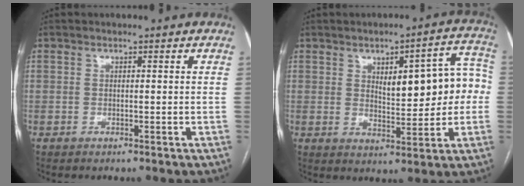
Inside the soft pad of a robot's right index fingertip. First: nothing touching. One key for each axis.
{"total": 11.6, "fx": 1.3, "fy": 4.1, "fz": 10.8, "tx": -0.133, "ty": 0.033, "tz": 0.025}